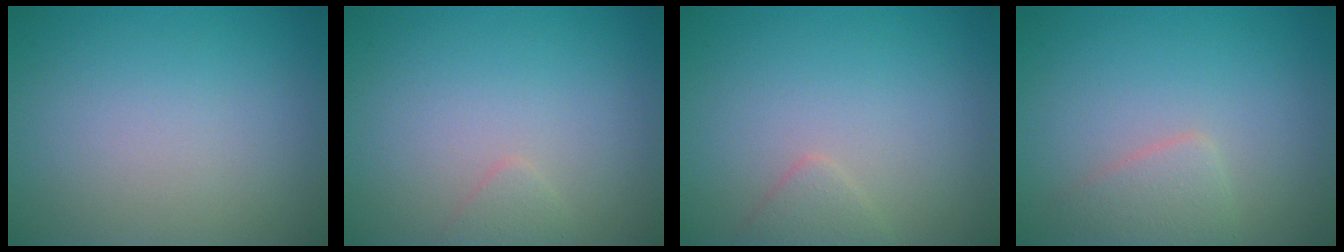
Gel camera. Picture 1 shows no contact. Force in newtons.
{"total": 0.8, "press": 0.8, "slide": 0.1}
{"total": 1.3, "press": 1.3, "slide": 0.0}
{"total": 2.0, "press": 2.0, "slide": 0.1}